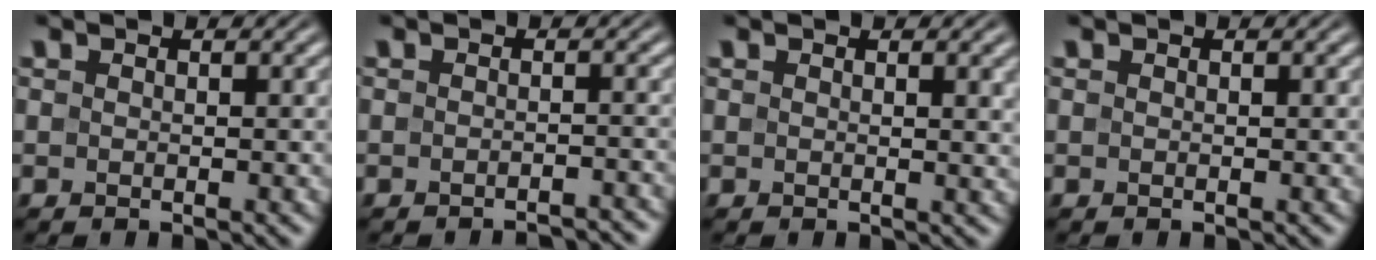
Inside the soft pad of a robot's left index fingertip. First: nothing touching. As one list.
[{"total": 2.4, "force": [-2.3, 0.3, 0.6], "torque": [0.002, 0.007, -0.028]}, {"total": 2.6, "force": [0.8, 0.8, 2.3], "torque": [-0.017, 0.003, 0.009]}, {"total": 0.0}]